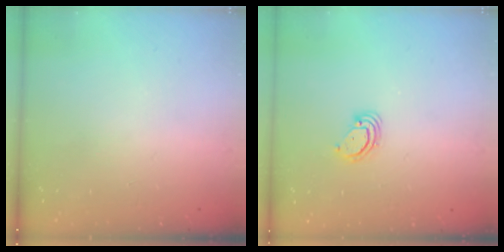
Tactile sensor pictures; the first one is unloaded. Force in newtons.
{"total": 2.9, "press": 2.9, "slide": 0.2}